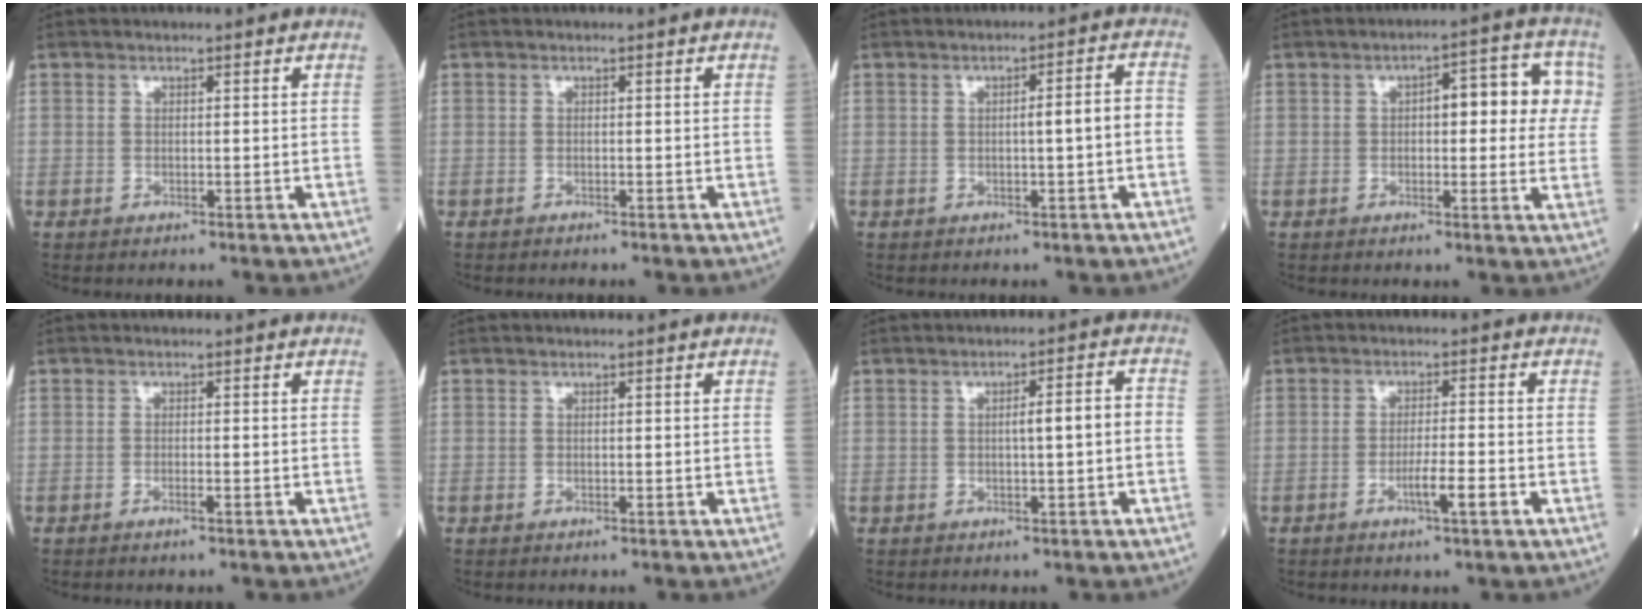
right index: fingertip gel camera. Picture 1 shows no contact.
{"total": 0.6, "force": [-0.5, 0.1, 0.2], "torque": [-0.002, -0.001, -0.009]}
{"total": 3.7, "force": [-0.6, 0.1, 3.7], "torque": [-0.055, 0.011, -0.008]}
{"total": 9.3, "force": [1.8, 3.5, 8.4], "torque": [-0.095, 0.033, 0.017]}
{"total": 1.0, "force": [-0.6, 0.0, 0.8], "torque": [-0.017, 0.001, -0.011]}
{"total": 0.0}
{"total": 3.8, "force": [-0.3, 0.3, 3.8], "torque": [-0.061, 0.011, -0.003]}
{"total": 4.0, "force": [-1.8, 0.0, 3.6], "torque": [-0.062, -0.003, -0.033]}